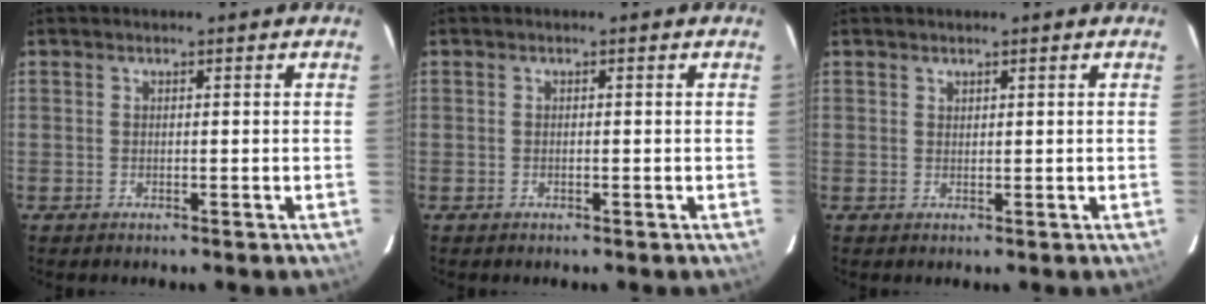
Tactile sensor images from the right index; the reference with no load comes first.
{"total": 0.0}
{"total": 0.7, "force": [0.6, 0.3, 0.0], "torque": [0.000, 0.001, 0.012]}